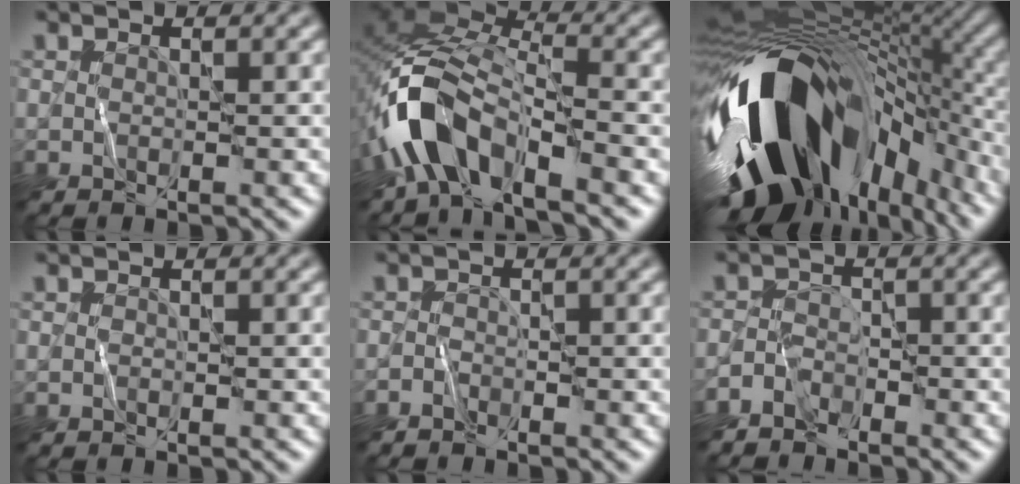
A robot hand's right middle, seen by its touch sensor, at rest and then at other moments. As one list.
[{"total": 8.3, "force": [-4.6, 4.0, 5.7], "torque": [-0.105, 0.006, -0.100]}, {"total": 17.7, "force": [-5.7, 9.9, 13.5], "torque": [-0.236, -0.014, -0.095]}, {"total": 0.0}, {"total": 0.9, "force": [-0.9, 0.2, 0.0], "torque": [0.000, 0.004, -0.020]}, {"total": 2.2, "force": [-2.0, 0.9, 0.3], "torque": [-0.005, 0.004, -0.048]}]